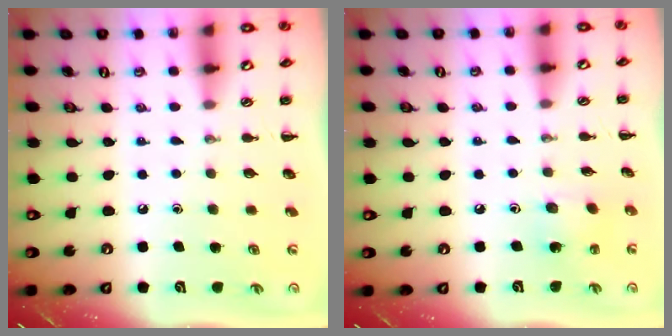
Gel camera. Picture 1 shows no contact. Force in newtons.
{"total": 3.9, "press": 3.7, "slide": 1.0}